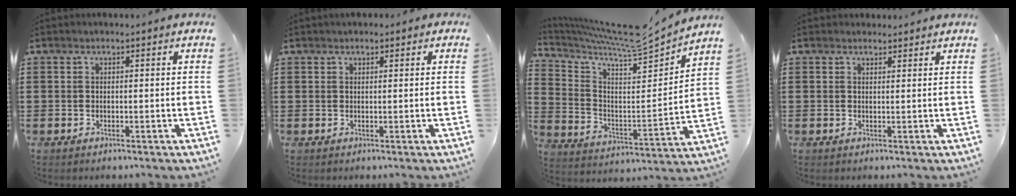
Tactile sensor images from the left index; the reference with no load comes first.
{"total": 0.9, "force": [0.7, 0.5, 0.4], "torque": [-0.008, 0.005, 0.012]}
{"total": 7.8, "force": [7.2, 0.7, 2.8], "torque": [-0.080, -0.064, 0.119]}
{"total": 1.4, "force": [1.3, 0.5, 0.0], "torque": [0.005, 0.000, 0.025]}